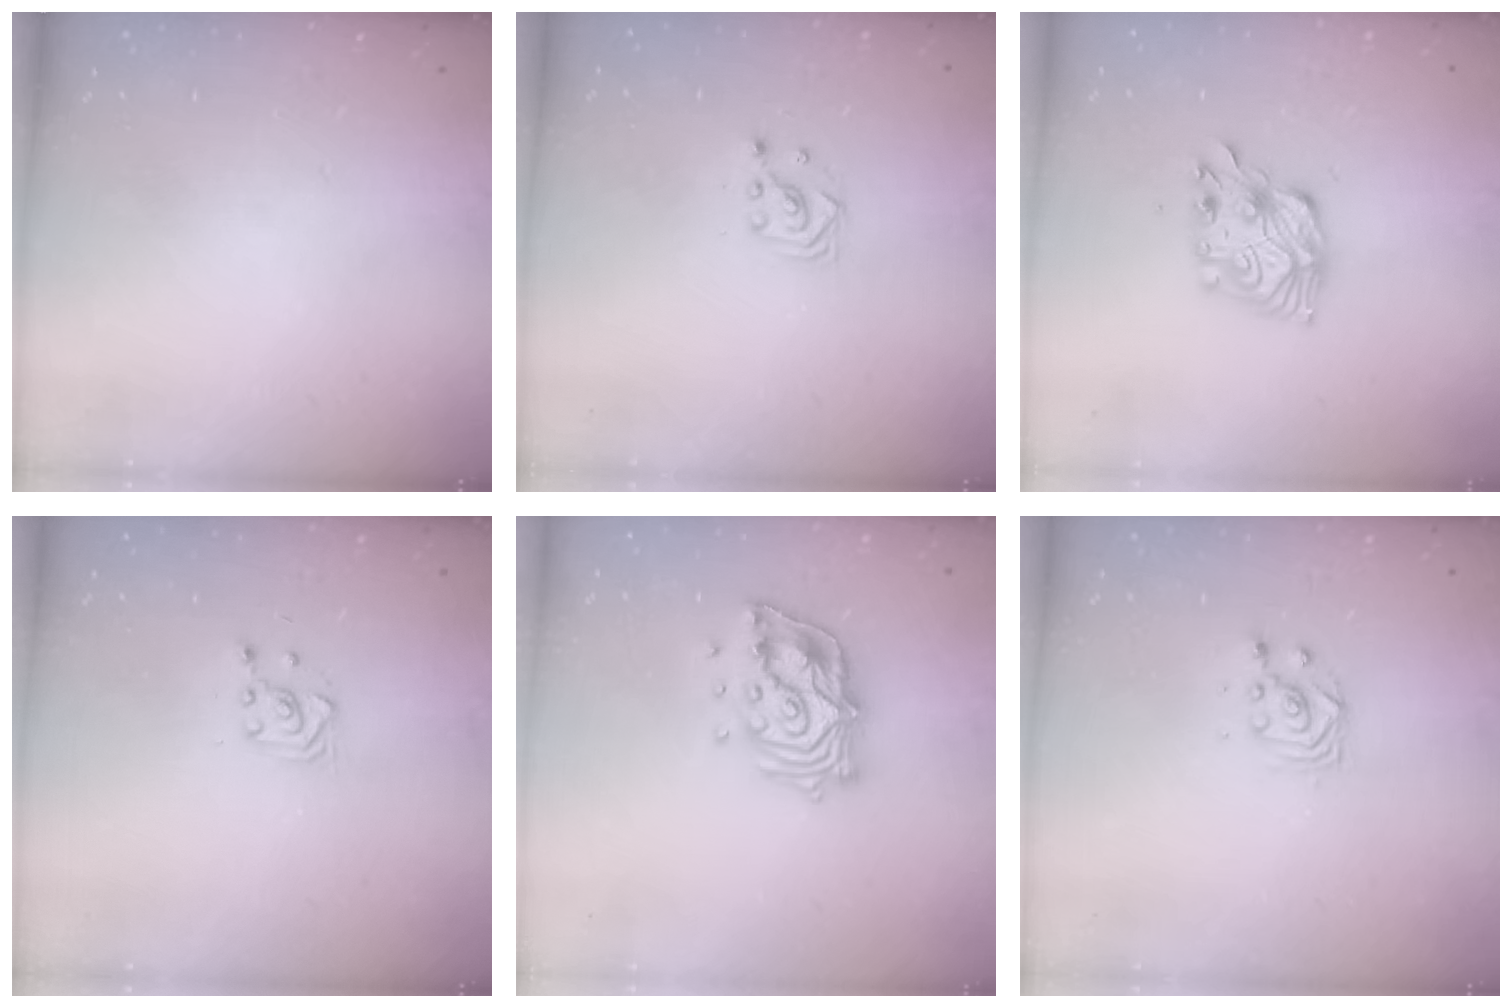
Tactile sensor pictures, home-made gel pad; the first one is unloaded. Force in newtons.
{"total": 3.4, "press": 3.4, "slide": 0.2}
{"total": 11.8, "press": 11.8, "slide": 0.4}
{"total": 2.8, "press": 2.7, "slide": 0.7}
{"total": 14.7, "press": 14.6, "slide": 1.4}
{"total": 2.9, "press": 2.9, "slide": 0.4}